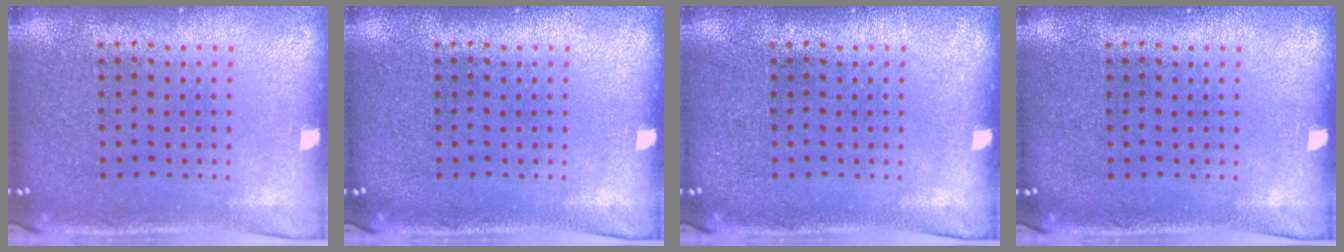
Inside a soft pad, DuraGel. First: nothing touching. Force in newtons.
{"total": 0.0}
{"total": 0.0}
{"total": 0.0}